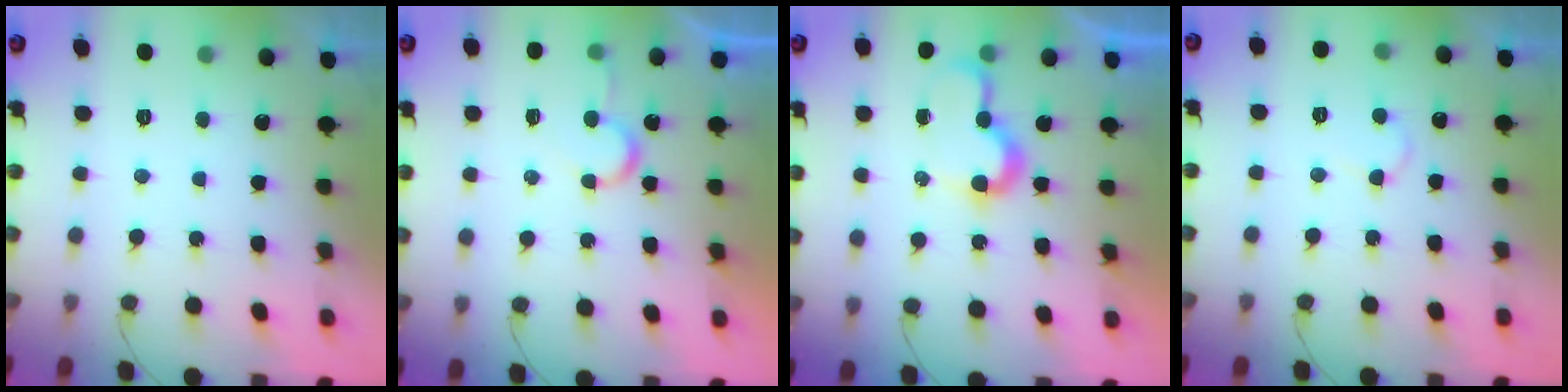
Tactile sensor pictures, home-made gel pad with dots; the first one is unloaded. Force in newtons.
{"total": 6.1, "press": 6.1, "slide": 0.5}
{"total": 7.5, "press": 7.5, "slide": 0.3}
{"total": 5.4, "press": 5.4, "slide": 0.4}